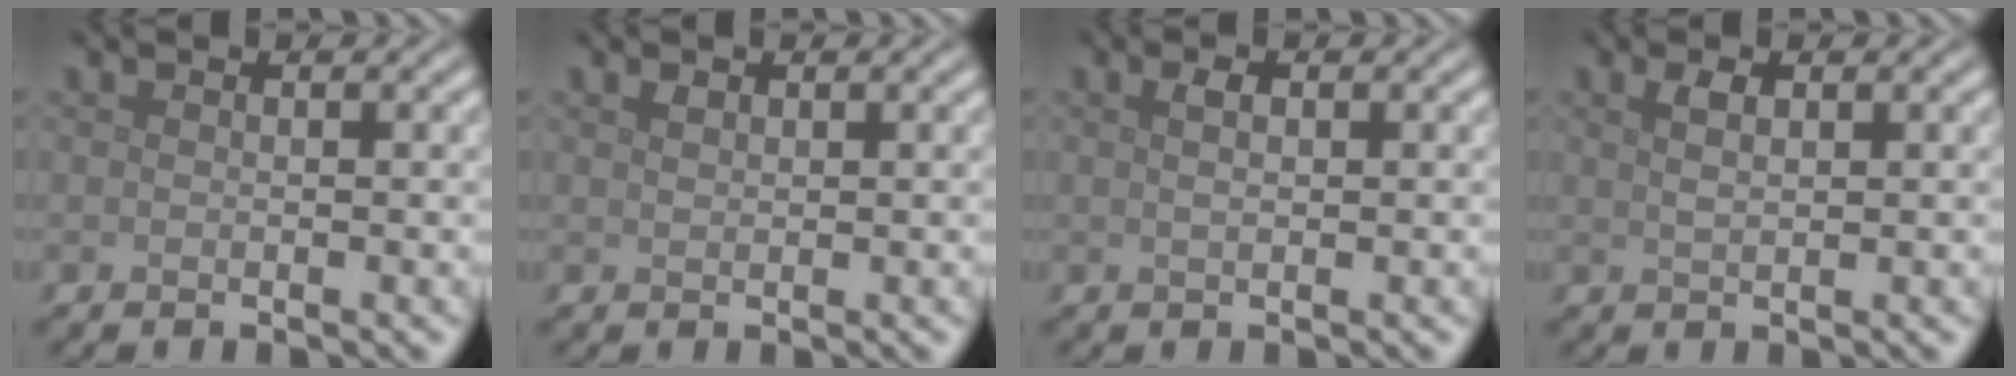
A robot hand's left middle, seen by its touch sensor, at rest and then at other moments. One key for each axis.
{"total": 0.6, "fx": 0.5, "fy": 0.4, "fz": 0.3, "tx": -0.007, "ty": -0.001, "tz": 0.012}
{"total": 1.2, "fx": 0.4, "fy": 0.5, "fz": 1.0, "tx": -0.022, "ty": 0.001, "tz": 0.008}
{"total": 1.5, "fx": 0.8, "fy": 0.5, "fz": 1.1, "tx": -0.024, "ty": 0.000, "tz": 0.016}